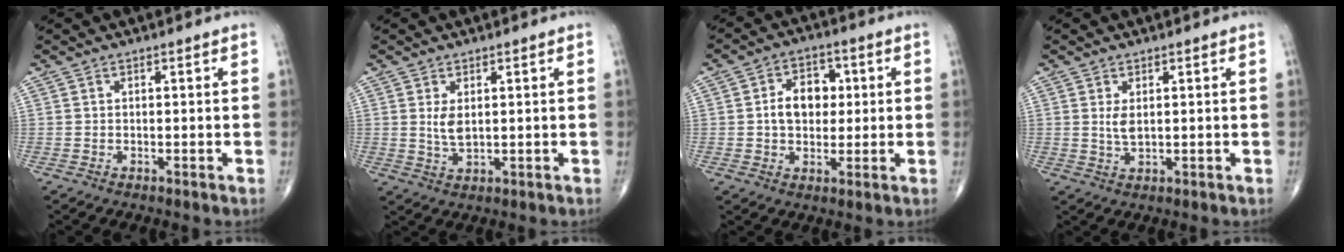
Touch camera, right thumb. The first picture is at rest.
{"total": 3.3, "force": [0.7, 1.6, 2.8], "torque": [-0.049, -0.012, 0.020]}
{"total": 8.4, "force": [0.8, 6.2, 5.6], "torque": [-0.060, 0.013, 0.010]}
{"total": 2.6, "force": [0.6, 1.1, 2.2], "torque": [-0.040, -0.008, 0.015]}